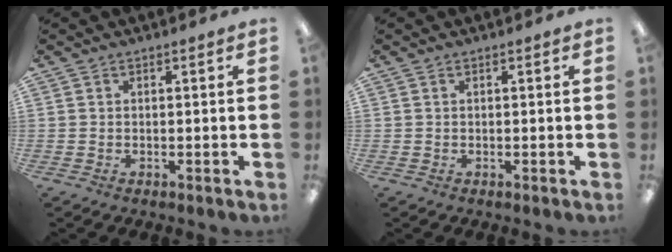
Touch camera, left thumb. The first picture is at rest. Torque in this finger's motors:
{"motor_torque": [0.00, 0.00, -0.01, -0.01, 0.00]}